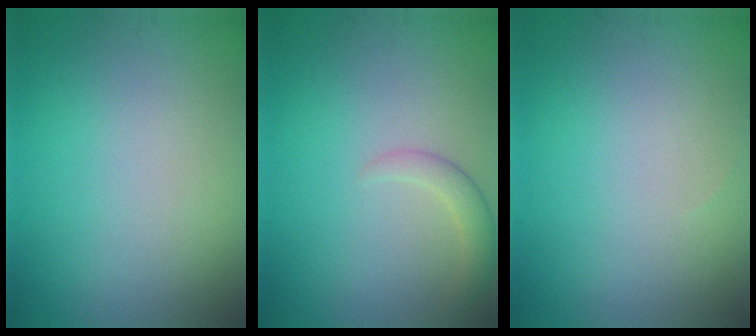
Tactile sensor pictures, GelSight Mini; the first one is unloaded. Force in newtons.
{"total": 1.8, "press": 1.8, "slide": 0.1}
{"total": 0.0}